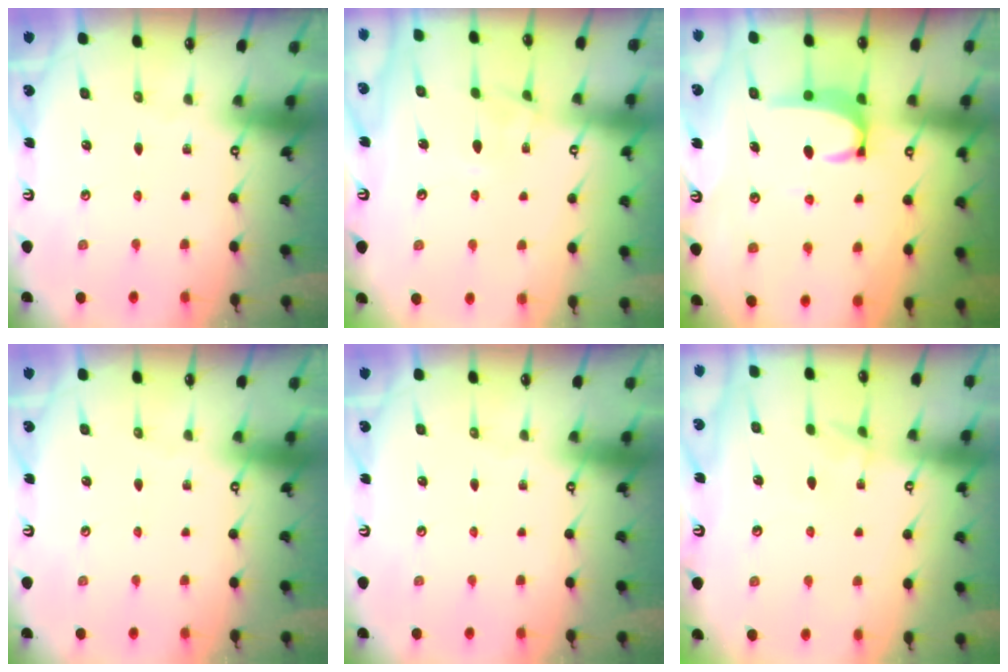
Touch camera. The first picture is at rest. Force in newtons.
{"total": 1.5, "press": 1.4, "slide": 0.5}
{"total": 3.2, "press": 3.2, "slide": 0.3}
{"total": 0.0}
{"total": 0.0}
{"total": 1.1, "press": 0.9, "slide": 0.5}